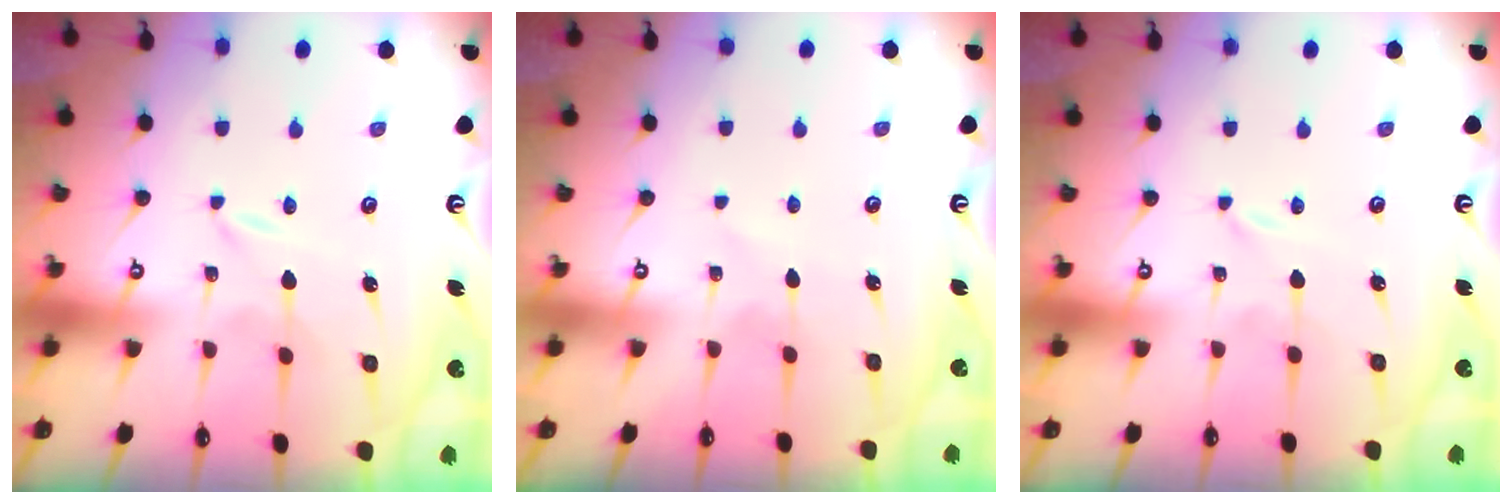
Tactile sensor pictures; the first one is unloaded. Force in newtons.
{"total": 2.9, "press": 2.8, "slide": 0.4}
{"total": 0.0}